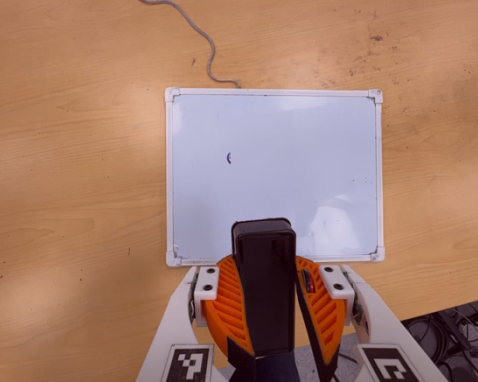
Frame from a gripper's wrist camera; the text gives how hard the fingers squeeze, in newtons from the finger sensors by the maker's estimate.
{"total": 11.0, "left": 10.7, "right": 11.3}